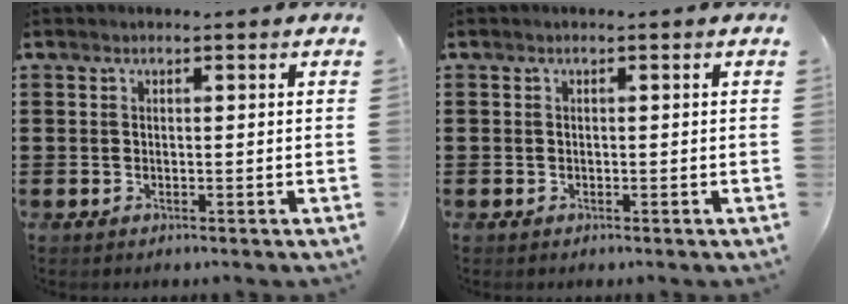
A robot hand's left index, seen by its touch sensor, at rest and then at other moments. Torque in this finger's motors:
{"motor_torque": [0.22, 0.86, -0.08, -0.08]}